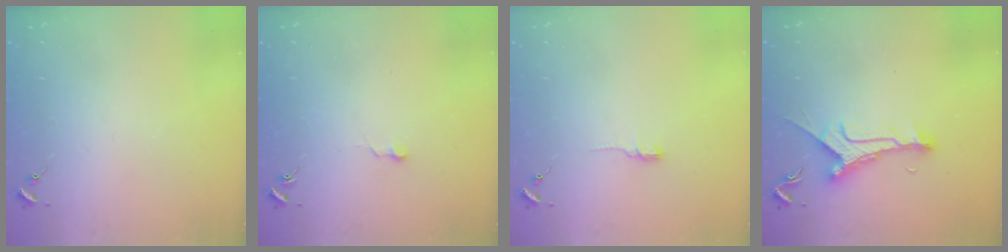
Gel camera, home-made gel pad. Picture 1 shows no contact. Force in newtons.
{"total": 3.5, "press": 3.5, "slide": 0.3}
{"total": 6.1, "press": 6.1, "slide": 0.6}
{"total": 9.8, "press": 9.8, "slide": 0.6}